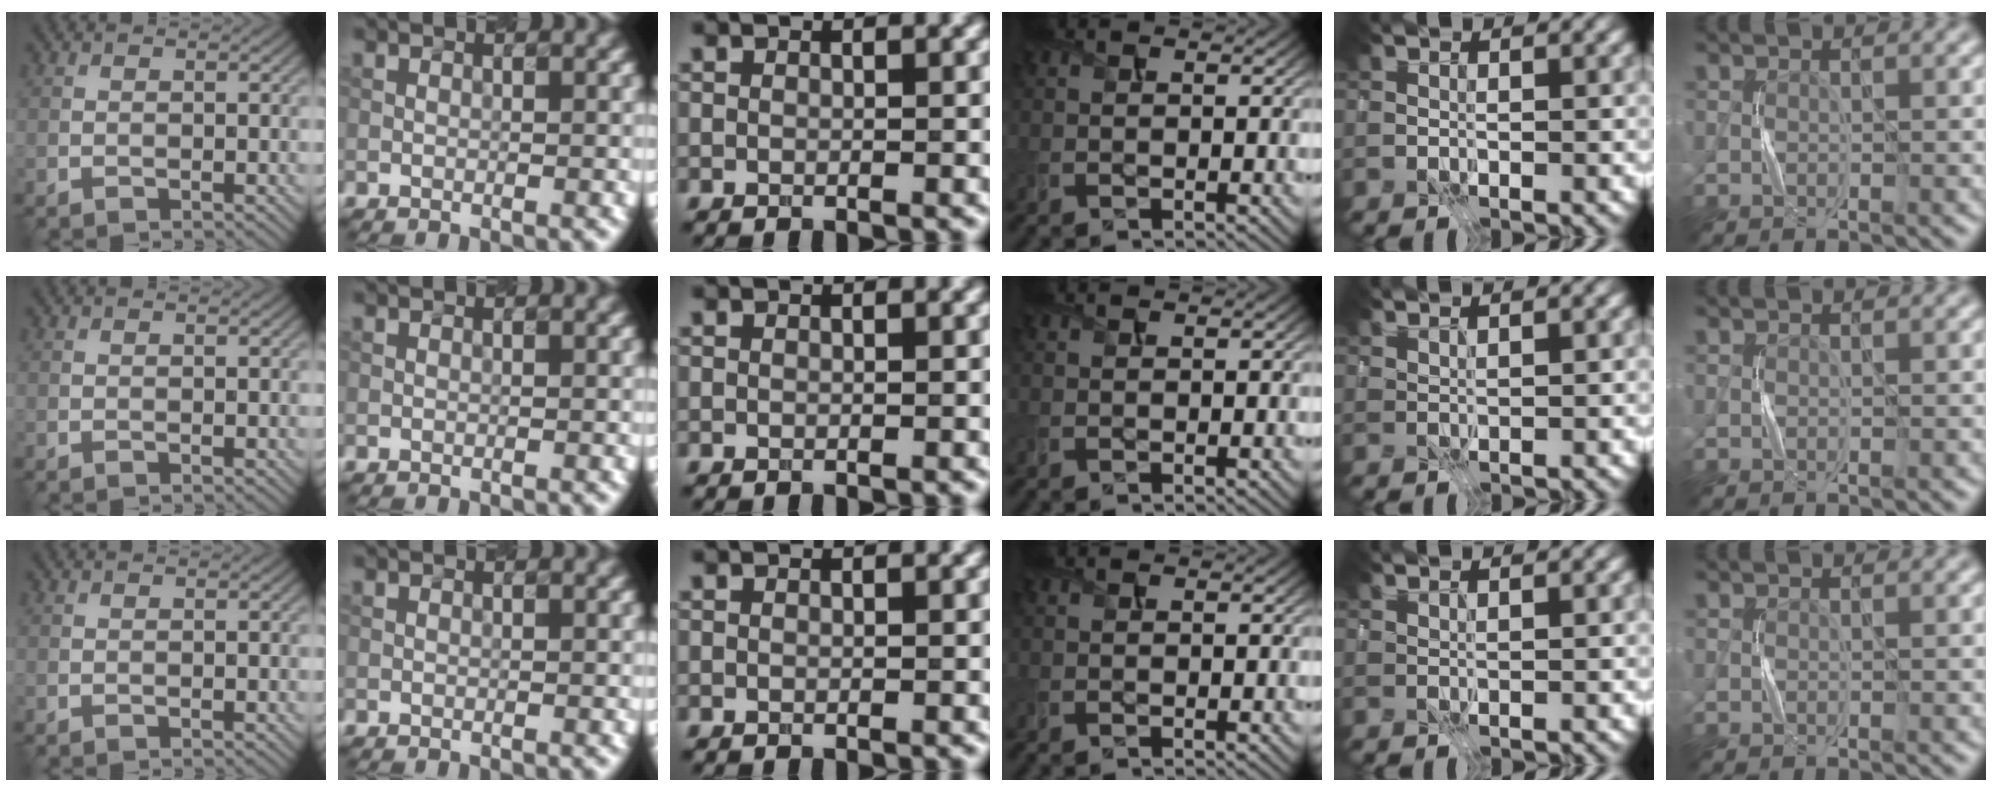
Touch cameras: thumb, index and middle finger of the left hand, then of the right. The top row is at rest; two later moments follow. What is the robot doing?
{"motion": "press", "object": "sticky note"}